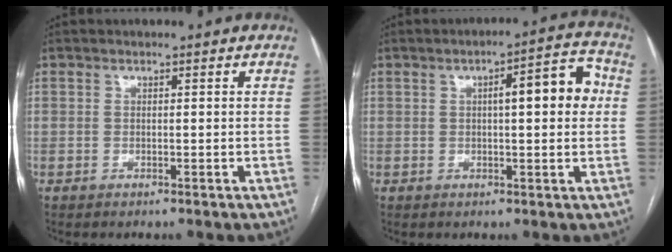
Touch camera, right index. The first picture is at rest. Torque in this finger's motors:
{"motor_torque": [0.24, 0.00, 0.12, 0.05]}